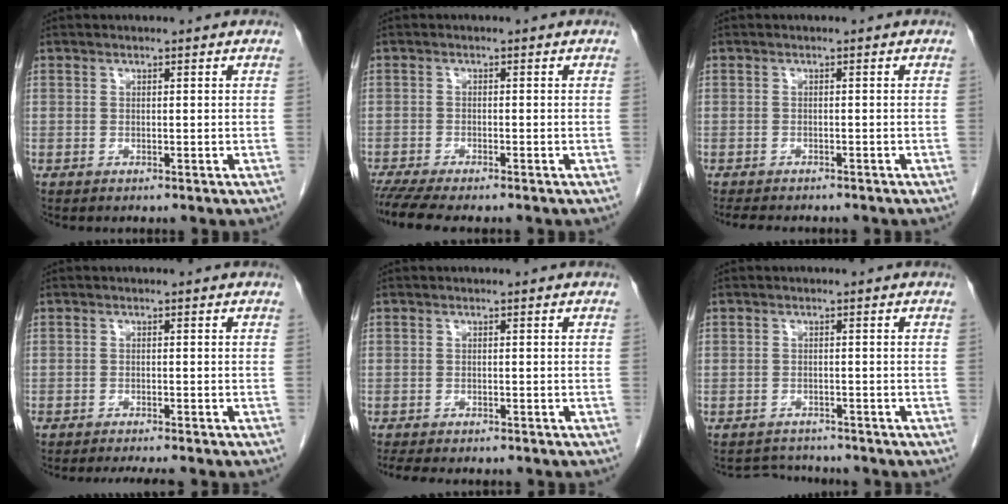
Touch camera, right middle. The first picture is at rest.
{"total": 6.1, "force": [-5.2, 0.5, 3.2], "torque": [-0.049, -0.013, -0.085]}
{"total": 6.0, "force": [-5.1, 1.7, 2.5], "torque": [-0.038, -0.007, -0.070]}
{"total": 5.5, "force": [-4.8, 0.6, 2.5], "torque": [-0.026, -0.008, -0.069]}
{"total": 6.6, "force": [-5.7, 1.7, 2.9], "torque": [-0.043, -0.007, -0.079]}
{"total": 2.9, "force": [-2.7, 0.8, -0.9], "torque": [0.007, -0.002, -0.045]}